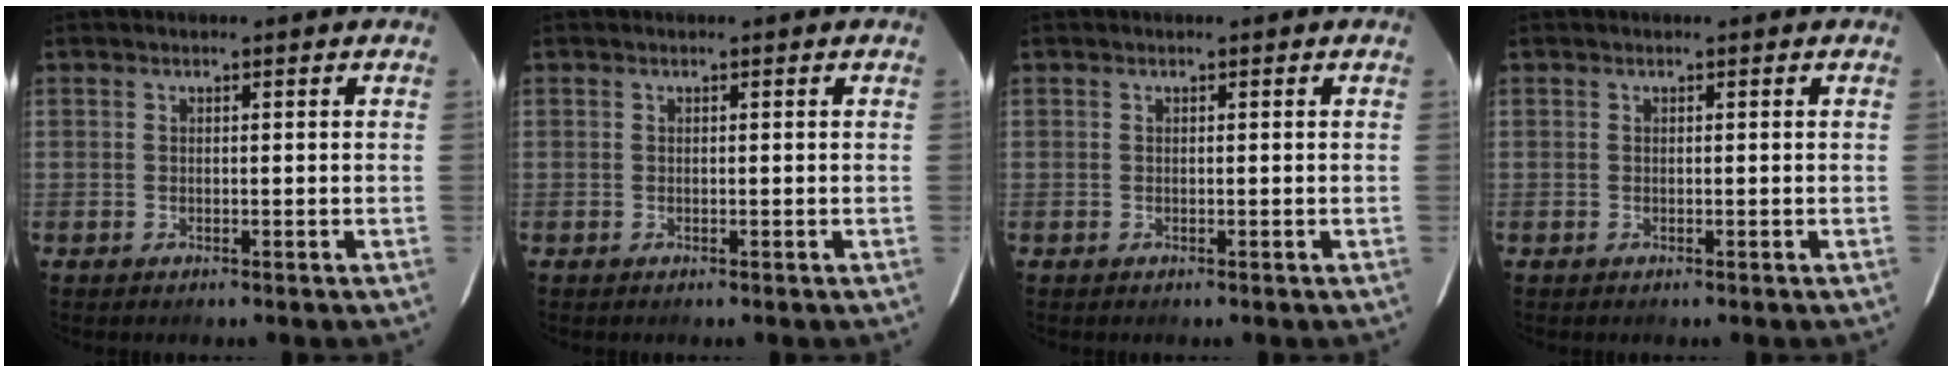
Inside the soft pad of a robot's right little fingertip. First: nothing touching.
{"total": 0.0}
{"total": 0.0}
{"total": 0.0}